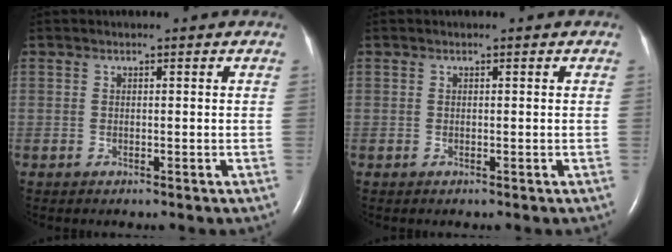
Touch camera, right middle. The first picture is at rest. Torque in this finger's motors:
{"motor_torque": [-0.08, 0.13, 0.00, 0.01]}